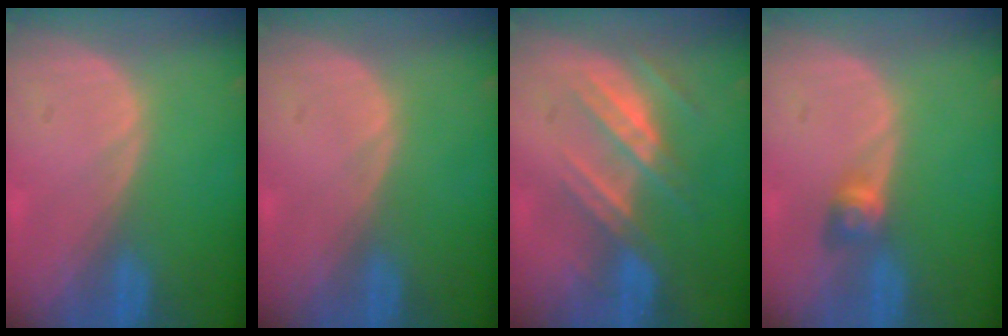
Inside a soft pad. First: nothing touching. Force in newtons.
{"total": 0.0}
{"total": 7.3, "press": 6.8, "slide": 2.6}
{"total": 2.9, "press": 2.5, "slide": 1.5}